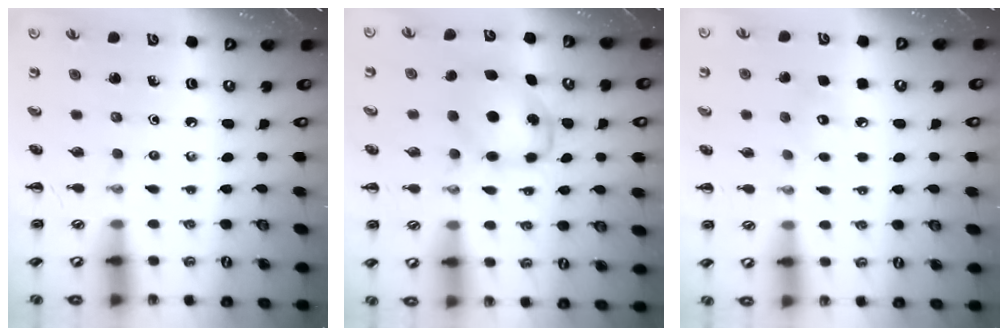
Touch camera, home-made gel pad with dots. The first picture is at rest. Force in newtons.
{"total": 6.3, "press": 6.2, "slide": 0.7}
{"total": 6.2, "press": 6.0, "slide": 1.6}